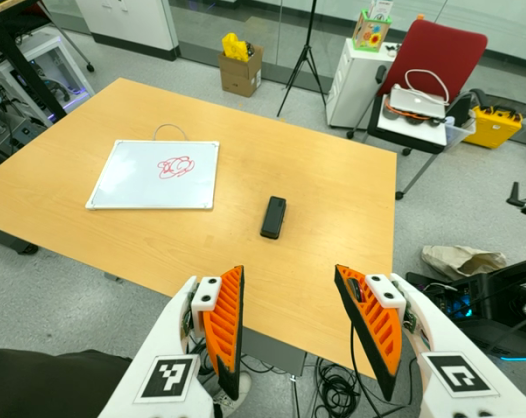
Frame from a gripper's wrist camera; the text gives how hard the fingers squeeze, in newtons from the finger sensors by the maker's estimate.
{"total": 0.0}